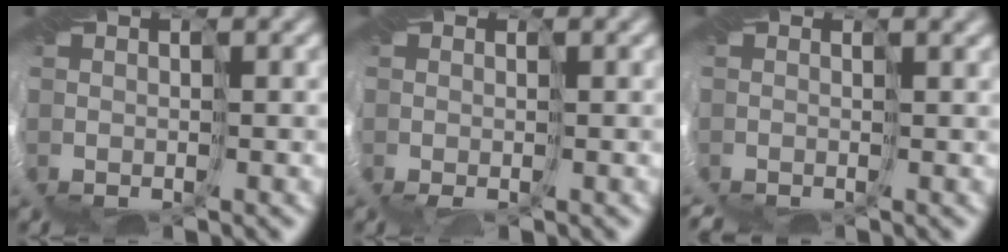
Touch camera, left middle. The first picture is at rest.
{"total": 2.1, "force": [-1.6, -1.0, -1.0], "torque": [-0.002, -0.021, -0.010]}
{"total": 1.5, "force": [-1.3, -0.9, -0.3], "torque": [0.008, -0.015, -0.006]}